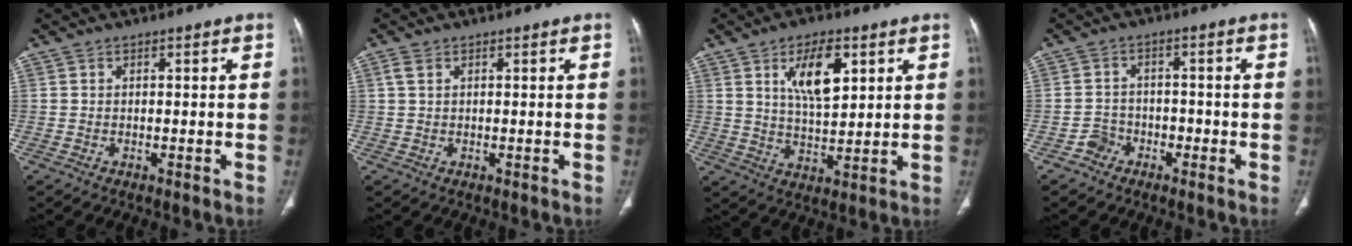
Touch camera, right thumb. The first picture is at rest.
{"total": 1.4, "force": [0.6, 0.8, 0.9], "torque": [-0.029, 0.004, 0.015]}
{"total": 10.2, "force": [4.2, 4.5, 8.1], "torque": [-0.119, -0.022, 0.079]}
{"total": 3.3, "force": [-2.0, 2.5, 0.3], "torque": [0.008, 0.021, -0.041]}